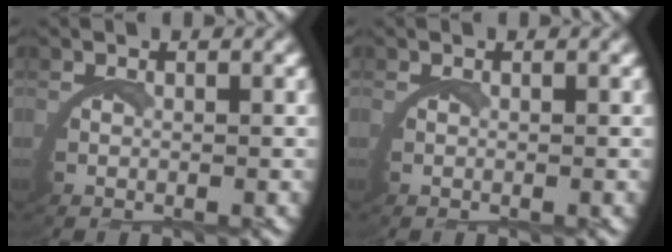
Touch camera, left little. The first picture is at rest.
{"total": 0.0}